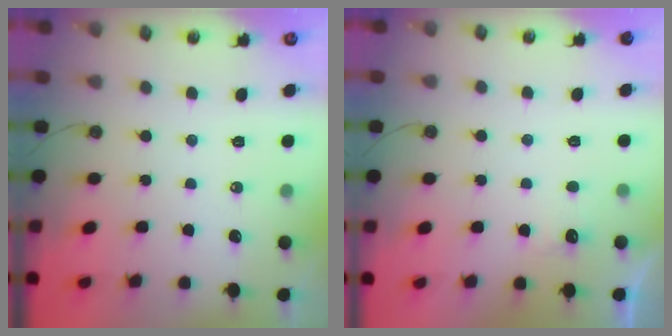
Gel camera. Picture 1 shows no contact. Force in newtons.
{"total": 5.9, "press": 5.8, "slide": 1.2}